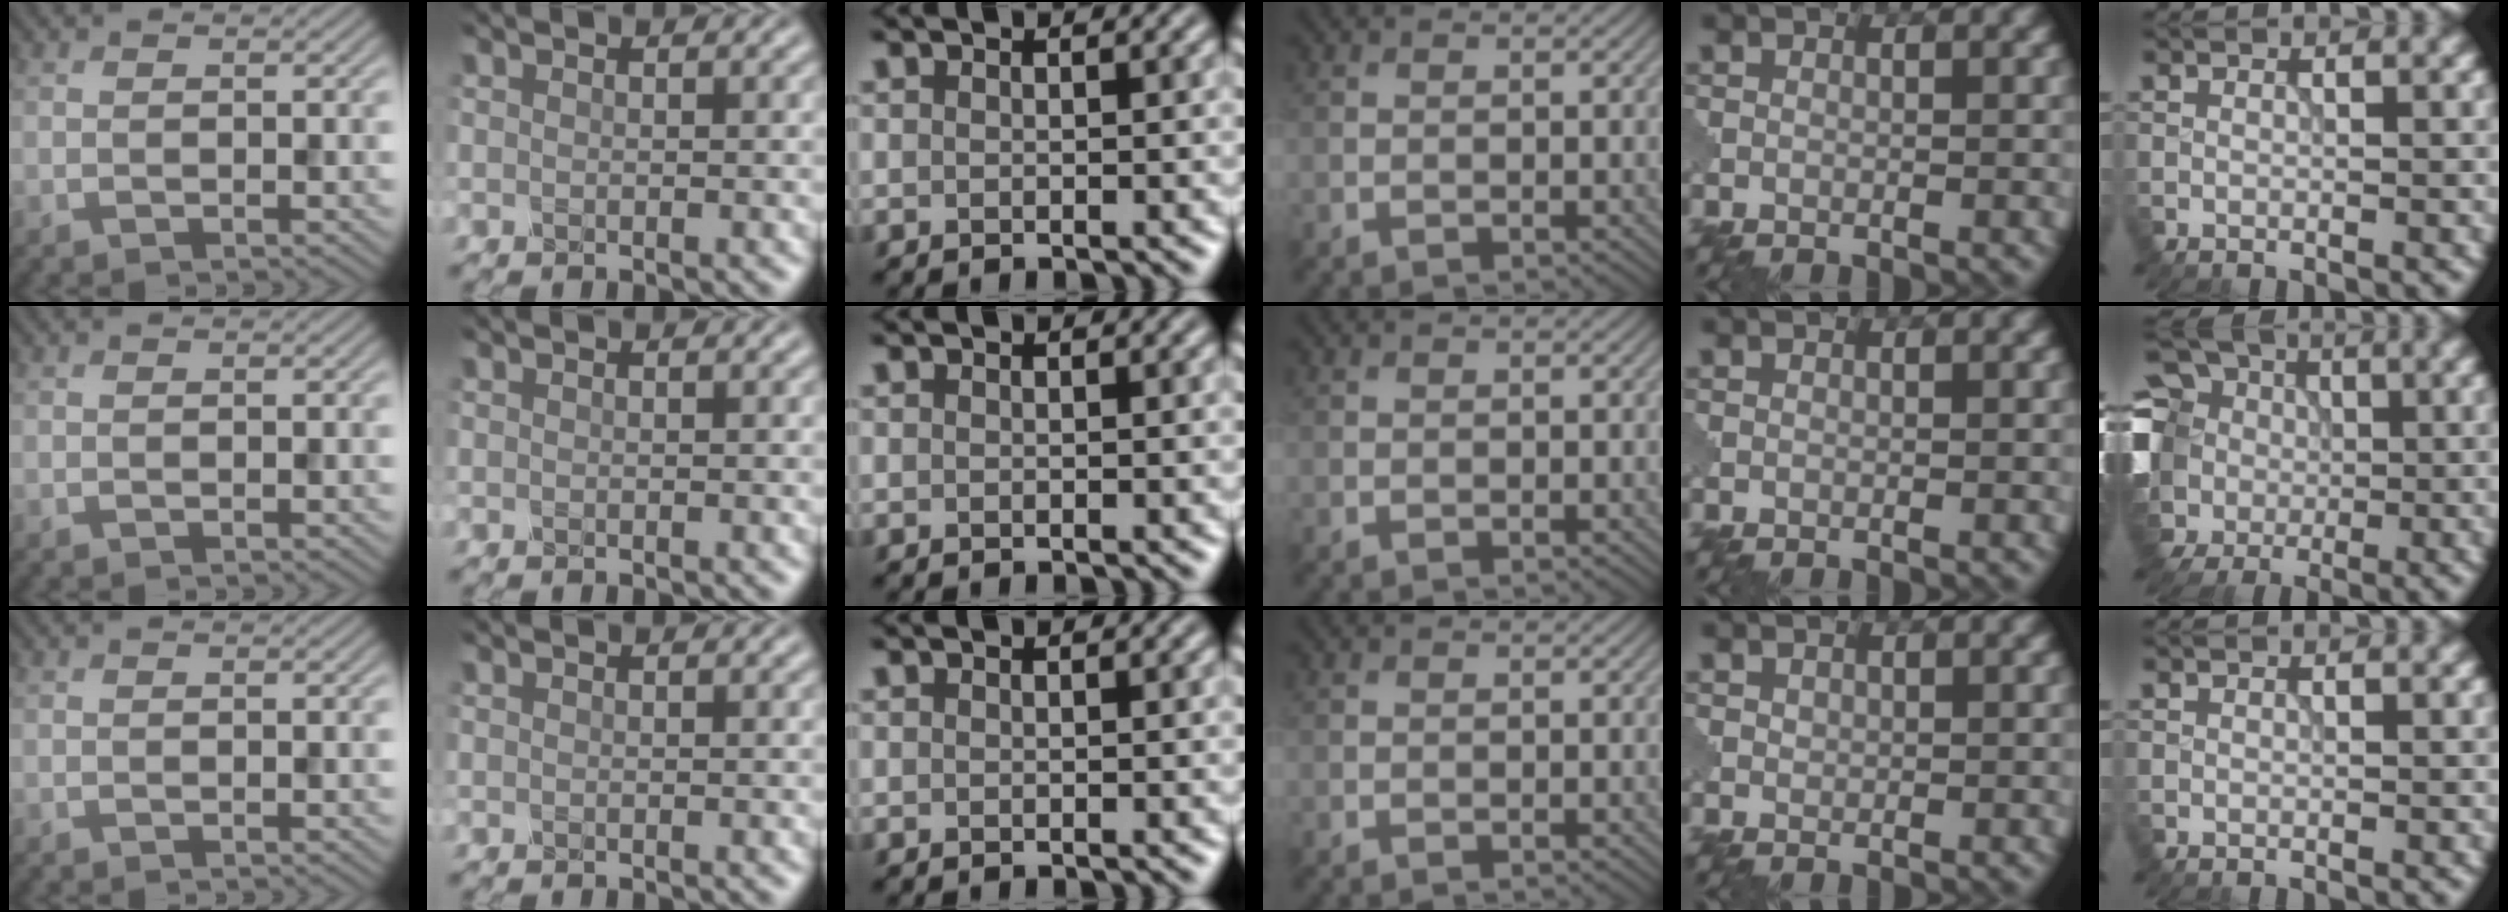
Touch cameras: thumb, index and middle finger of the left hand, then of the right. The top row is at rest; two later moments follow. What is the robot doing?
{"motion": "close", "object": "eyeshadow palette"}